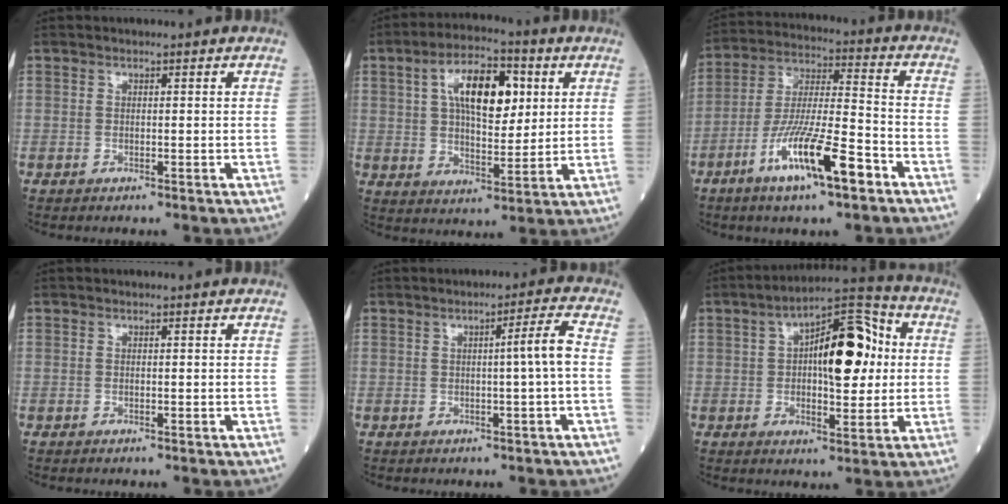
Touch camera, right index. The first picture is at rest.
{"total": 12.2, "force": [3.8, 5.0, 10.5], "torque": [-0.183, 0.020, 0.062]}
{"total": 14.1, "force": [-7.2, 1.7, 11.9], "torque": [-0.226, -0.015, -0.133]}
{"total": 0.0}
{"total": 4.0, "force": [-0.1, -0.8, 3.9], "torque": [-0.057, 0.004, -0.001]}
{"total": 14.2, "force": [2.2, 5.1, 13.0], "torque": [-0.198, 0.033, 0.031]}